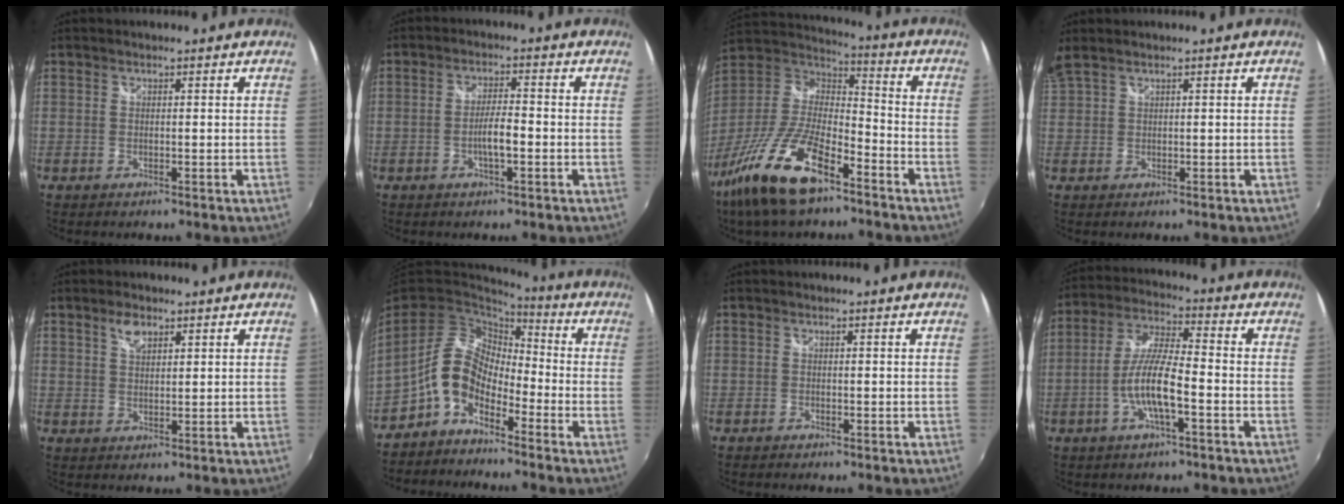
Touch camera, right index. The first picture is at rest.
{"total": 4.3, "force": [-1.5, 0.7, 3.9], "torque": [-0.075, 0.002, -0.027]}
{"total": 20.2, "force": [-12.5, 6.6, 14.3], "torque": [-0.302, -0.034, -0.240]}
{"total": 3.9, "force": [2.6, 1.3, 2.5], "torque": [-0.054, 0.013, 0.059]}
{"total": 3.4, "force": [2.0, 1.7, 2.1], "torque": [-0.036, 0.005, 0.036]}
{"total": 9.1, "force": [-4.8, 5.5, 5.5], "torque": [-0.107, 0.018, -0.103]}
{"total": 0.7, "force": [-0.7, 0.2, 0.1], "torque": [-0.006, -0.004, -0.015]}
{"total": 9.8, "force": [-3.5, 1.7, 8.9], "torque": [-0.186, 0.002, -0.067]}